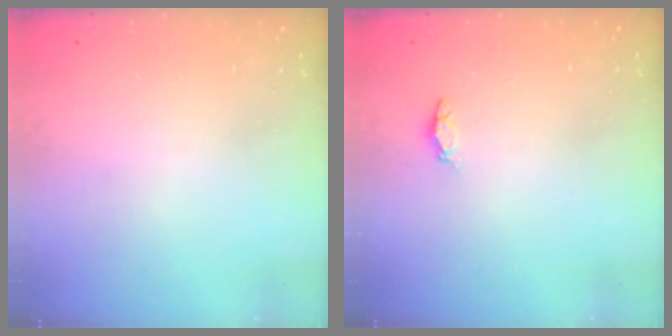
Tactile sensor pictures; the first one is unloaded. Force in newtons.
{"total": 3.3, "press": 3.2, "slide": 0.6}